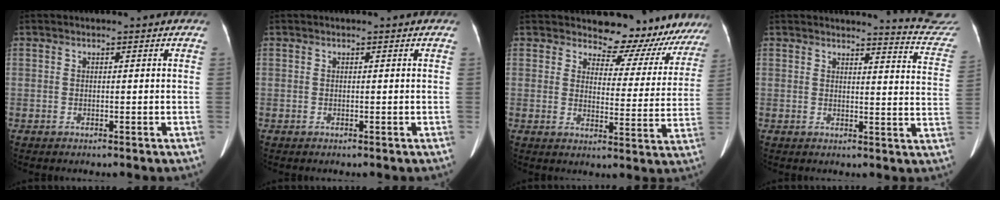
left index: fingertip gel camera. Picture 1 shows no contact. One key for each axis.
{"total": 0.0}
{"total": 12.5, "fx": 11.8, "fy": 3.9, "fz": 1.1, "tx": 0.010, "ty": -0.041, "tz": 0.119}
{"total": 11.4, "fx": 11.4, "fy": -0.8, "fz": 0.4, "tx": 0.006, "ty": -0.105, "tz": 0.099}